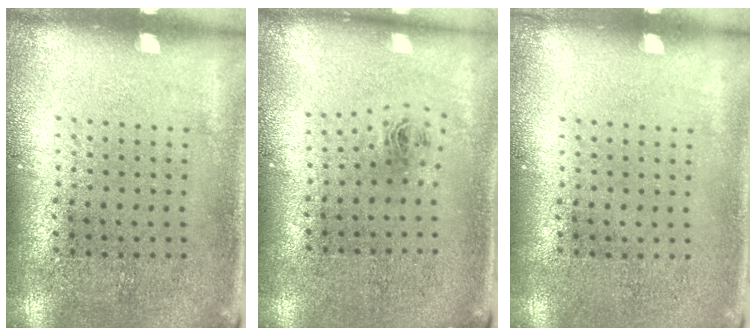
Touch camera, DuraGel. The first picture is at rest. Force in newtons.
{"total": 0.9, "press": 0.3, "slide": 0.8}
{"total": 0.0}